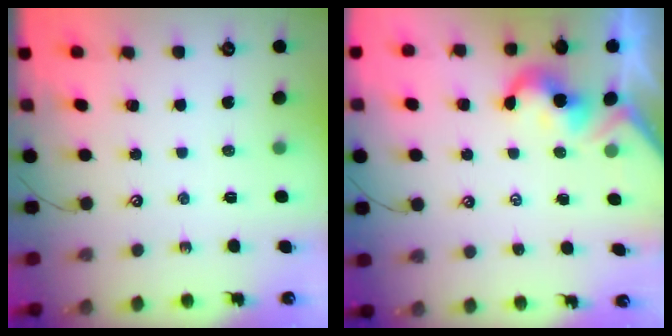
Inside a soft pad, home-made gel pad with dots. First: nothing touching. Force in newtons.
{"total": 2.0, "press": 1.9, "slide": 0.5}